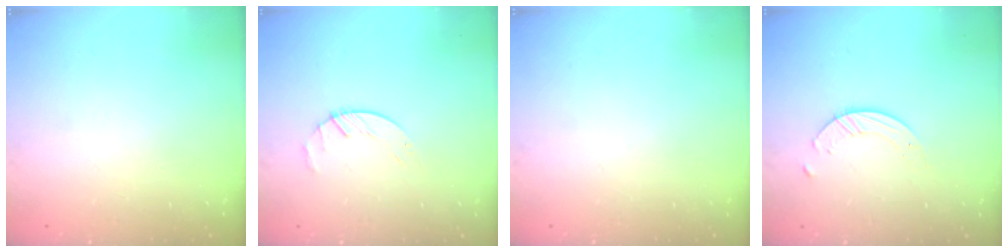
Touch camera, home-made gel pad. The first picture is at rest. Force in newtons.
{"total": 2.2, "press": 2.2, "slide": 0.4}
{"total": 0.0}
{"total": 4.5, "press": 4.5, "slide": 0.3}